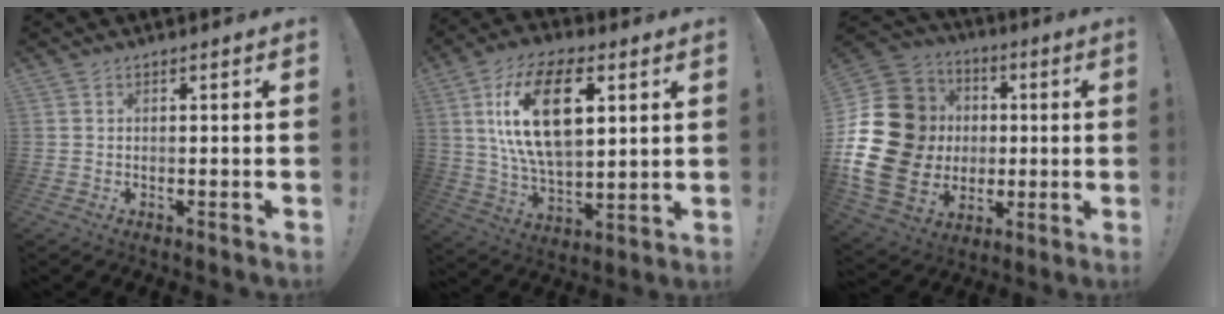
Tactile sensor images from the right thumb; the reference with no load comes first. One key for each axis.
{"total": 21.1, "fx": 6.8, "fy": 11.1, "fz": 16.6, "tx": -0.315, "ty": -0.012, "tz": 0.108}
{"total": 25.4, "fx": -0.3, "fy": 21.3, "fz": 13.8, "tx": -0.277, "ty": 0.005, "tz": 0.051}